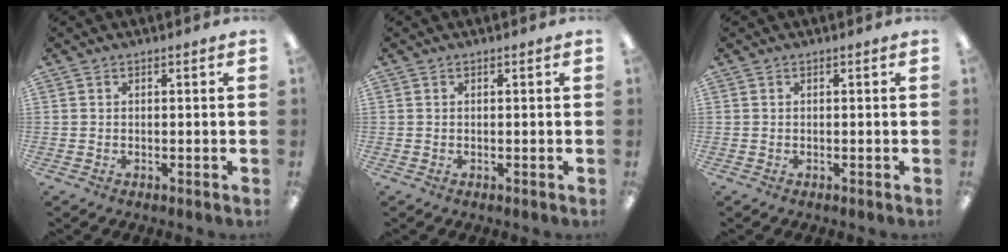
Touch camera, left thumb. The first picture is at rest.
{"total": 0.0}
{"total": 0.0}